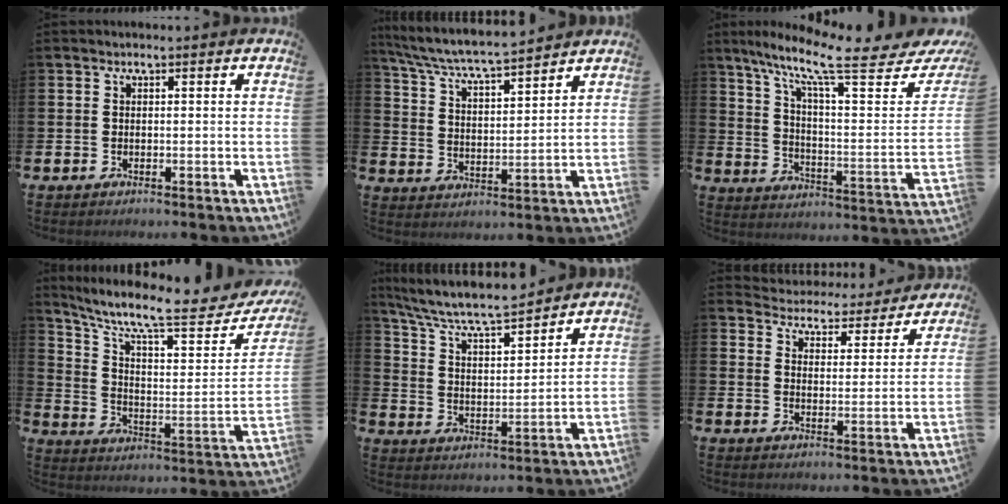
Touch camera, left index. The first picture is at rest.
{"total": 6.3, "force": [6.0, 0.3, 1.8], "torque": [-0.063, -0.040, 0.103]}
{"total": 10.8, "force": [8.1, 1.9, 6.9], "torque": [-0.138, -0.067, 0.119]}
{"total": 9.2, "force": [7.4, 2.2, 5.0], "torque": [-0.108, -0.066, 0.116]}
{"total": 7.3, "force": [7.0, 0.8, 2.2], "torque": [-0.078, -0.049, 0.120]}
{"total": 4.8, "force": [4.7, 1.2, -0.1], "torque": [-0.019, -0.043, 0.079]}